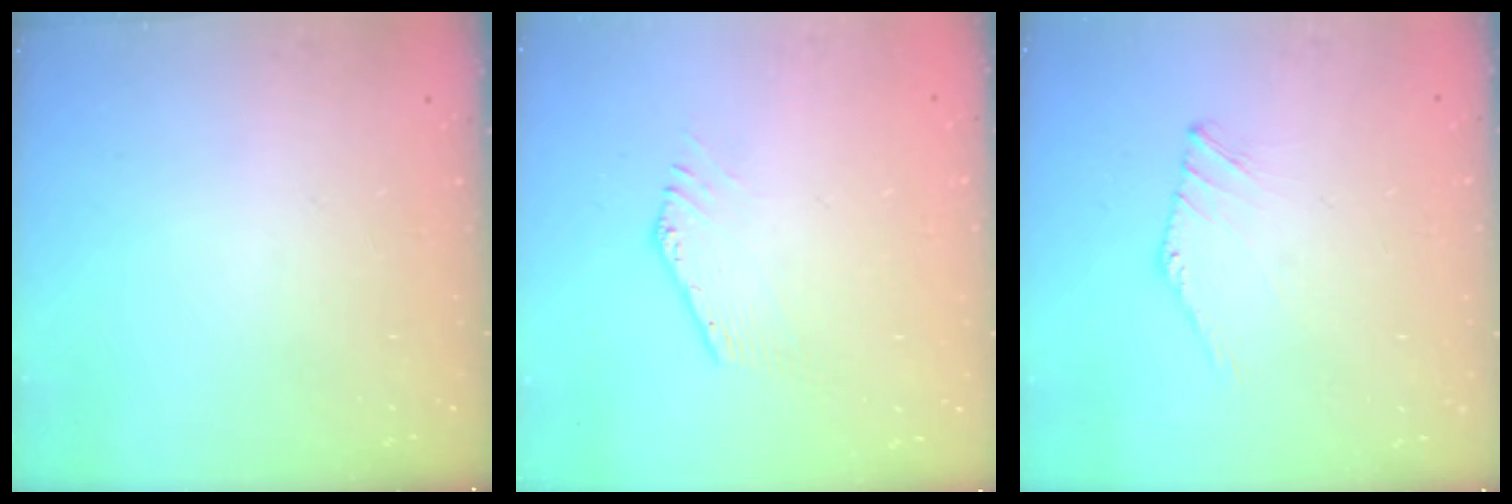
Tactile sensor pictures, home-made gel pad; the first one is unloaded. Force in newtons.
{"total": 1.3, "press": 1.2, "slide": 0.3}
{"total": 1.6, "press": 1.5, "slide": 0.4}